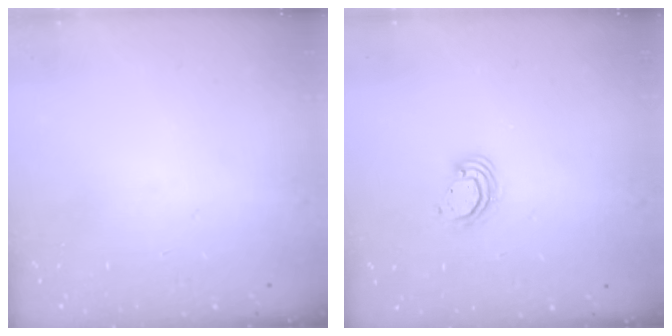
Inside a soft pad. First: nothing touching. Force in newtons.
{"total": 4.1, "press": 4.1, "slide": 0.3}